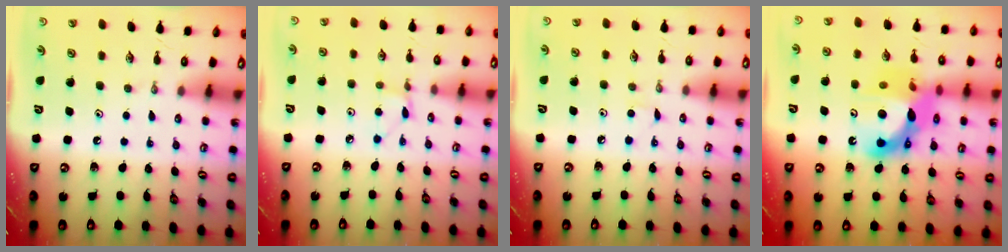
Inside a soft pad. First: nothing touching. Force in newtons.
{"total": 2.6, "press": 2.6, "slide": 0.4}
{"total": 2.8, "press": 2.8, "slide": 0.3}
{"total": 16.1, "press": 16.0, "slide": 1.4}